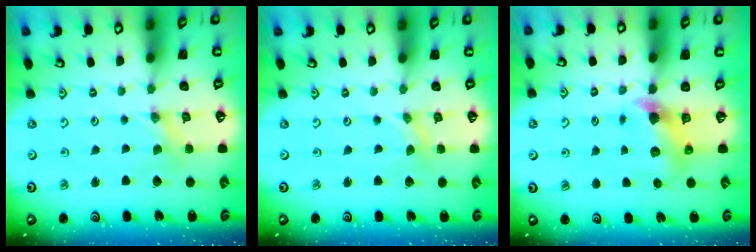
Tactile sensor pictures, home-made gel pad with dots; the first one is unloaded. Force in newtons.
{"total": 0.0}
{"total": 6.6, "press": 6.6, "slide": 0.2}